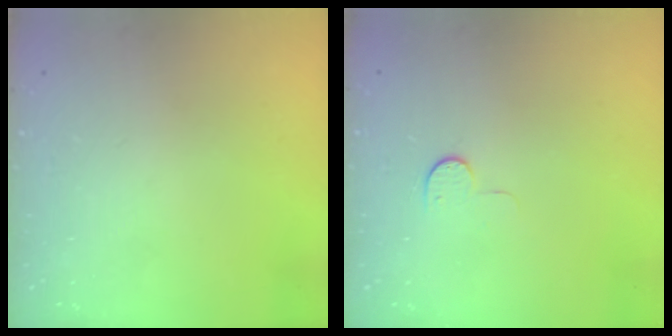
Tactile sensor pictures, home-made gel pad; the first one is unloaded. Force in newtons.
{"total": 4.9, "press": 4.9, "slide": 0.5}